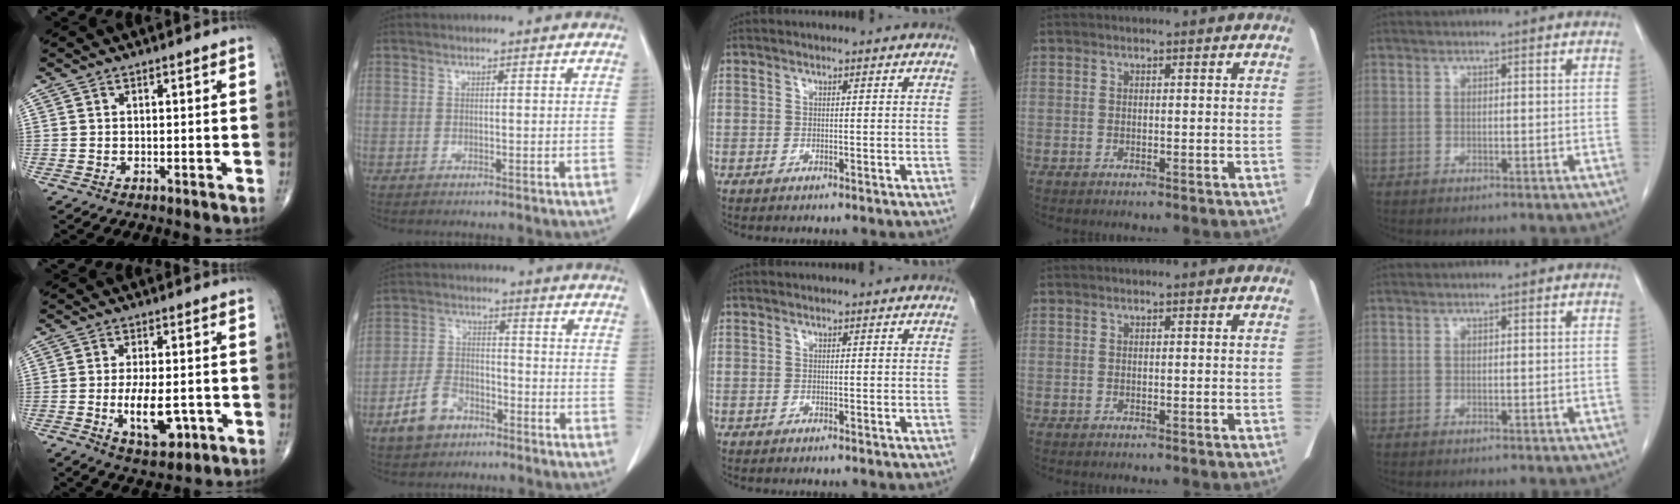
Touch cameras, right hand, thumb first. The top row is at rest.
{"thumb": {"total": 8.7, "force": [-2.2, 4.0, 7.4], "torque": [-0.120, -0.004, -0.028]}, "index": {"total": 7.4, "force": [-4.4, 4.8, 3.5], "torque": [-0.082, 0.012, -0.077]}}